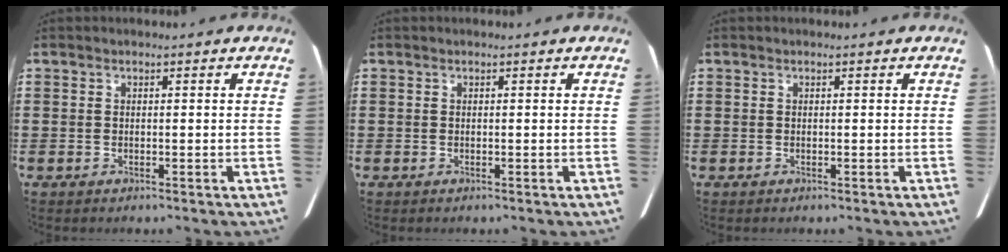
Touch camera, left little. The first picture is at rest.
{"total": 0.0}
{"total": 0.0}